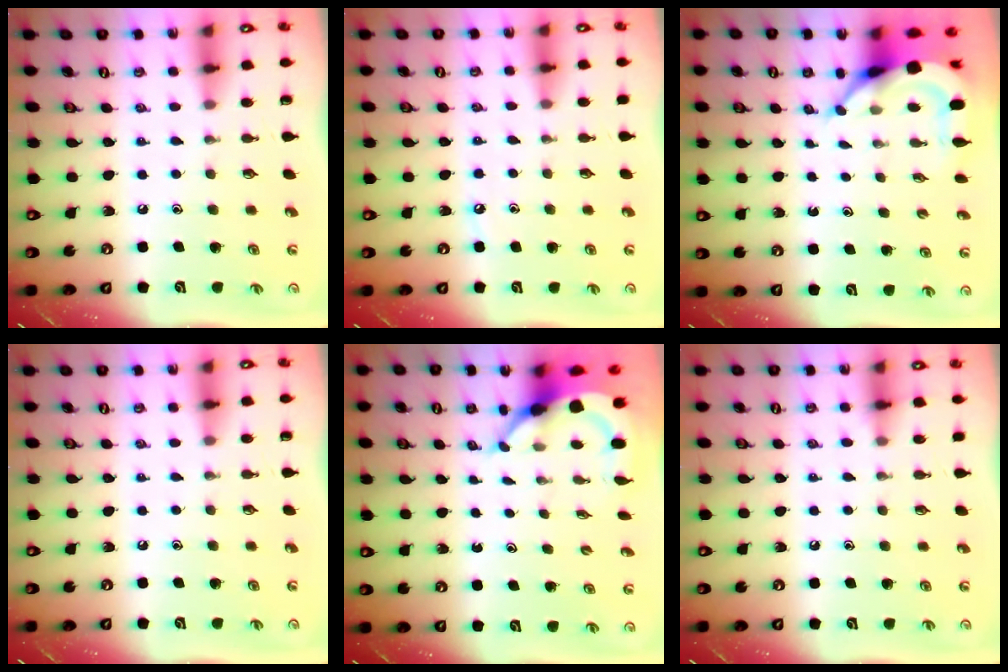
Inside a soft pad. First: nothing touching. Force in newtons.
{"total": 3.2, "press": 3.2, "slide": 0.4}
{"total": 6.6, "press": 6.6, "slide": 0.2}
{"total": 0.0}
{"total": 5.5, "press": 5.5, "slide": 0.7}
{"total": 5.2, "press": 5.1, "slide": 0.7}